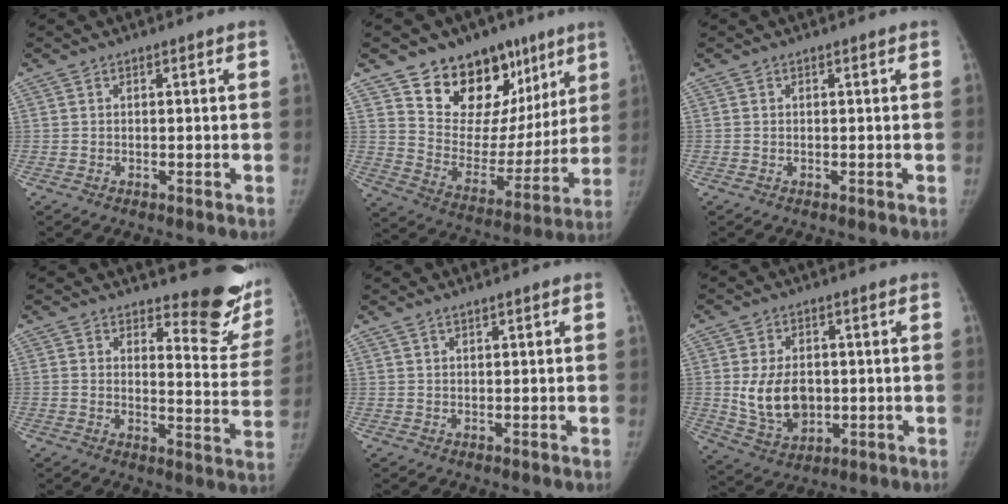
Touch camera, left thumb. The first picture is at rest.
{"total": 22.0, "force": [13.5, 14.0, 10.4], "torque": [-0.087, -0.053, 0.219]}
{"total": 0.0}
{"total": 13.8, "force": [11.7, 4.8, 5.6], "torque": [-0.021, -0.118, 0.125]}
{"total": 1.2, "force": [1.0, 0.2, 0.6], "torque": [-0.009, -0.002, 0.020]}
{"total": 10.5, "force": [0.0, 7.4, 7.5], "torque": [-0.111, -0.011, 0.015]}